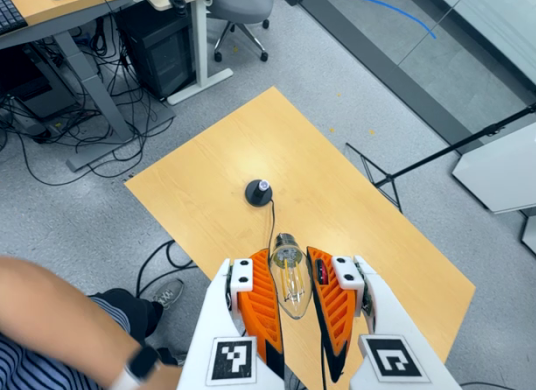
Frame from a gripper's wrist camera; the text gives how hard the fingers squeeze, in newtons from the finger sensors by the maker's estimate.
{"total": 21.4, "left": 24.2, "right": 18.6}